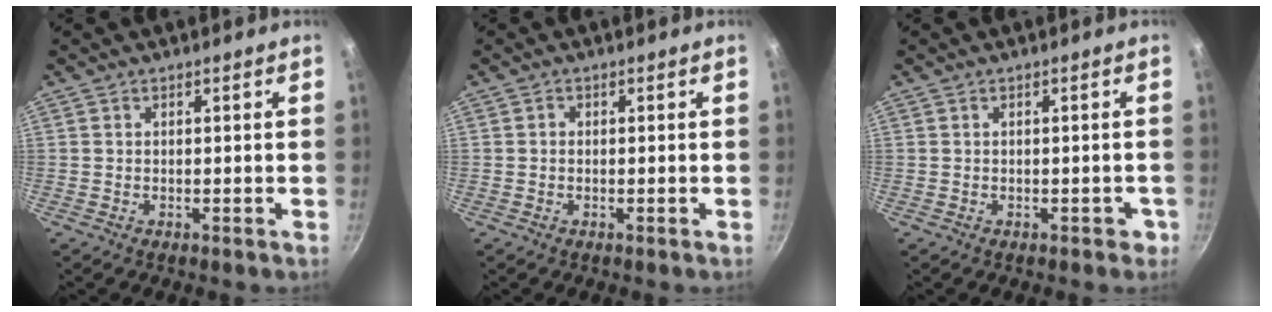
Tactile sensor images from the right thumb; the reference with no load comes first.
{"total": 0.5, "force": [-0.1, 0.5, 0.2], "torque": [-0.001, 0.003, -0.003]}
{"total": 1.8, "force": [-0.8, 1.2, 1.1], "torque": [0.002, 0.015, -0.001]}